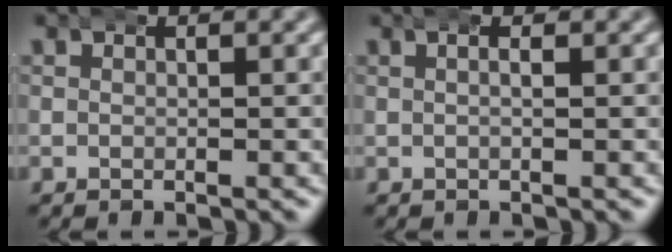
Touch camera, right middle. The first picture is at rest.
{"total": 1.5, "force": [0.5, 0.3, 1.4], "torque": [-0.012, 0.014, -0.001]}